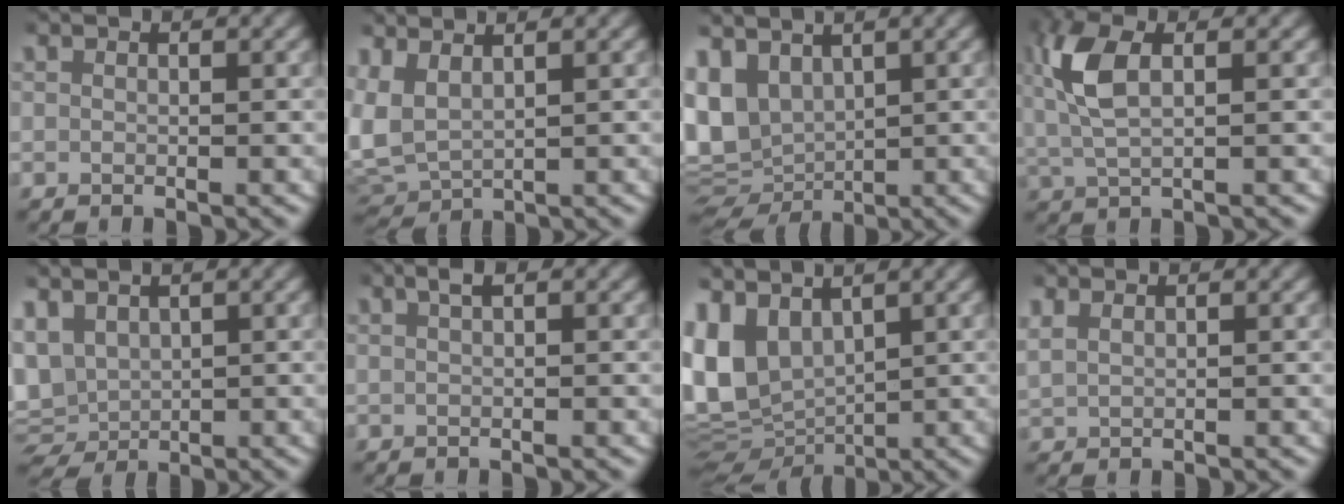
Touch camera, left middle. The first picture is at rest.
{"total": 9.0, "force": [0.7, 8.0, 4.0], "torque": [-0.159, -0.031, 0.022]}
{"total": 11.7, "force": [0.2, 10.6, 4.9], "torque": [-0.157, -0.048, 0.014]}
{"total": 5.0, "force": [1.2, 2.3, 4.3], "torque": [-0.106, 0.006, 0.024]}
{"total": 8.2, "force": [0.7, 7.6, 3.0], "torque": [-0.109, -0.029, 0.021]}
{"total": 1.9, "force": [1.1, 0.5, 1.5], "torque": [-0.025, 0.009, 0.015]}
{"total": 12.0, "force": [0.2, 10.1, 6.4], "torque": [-0.180, -0.031, 0.015]}
{"total": 2.0, "force": [1.2, 1.2, 1.0], "torque": [-0.031, 0.004, 0.027]}